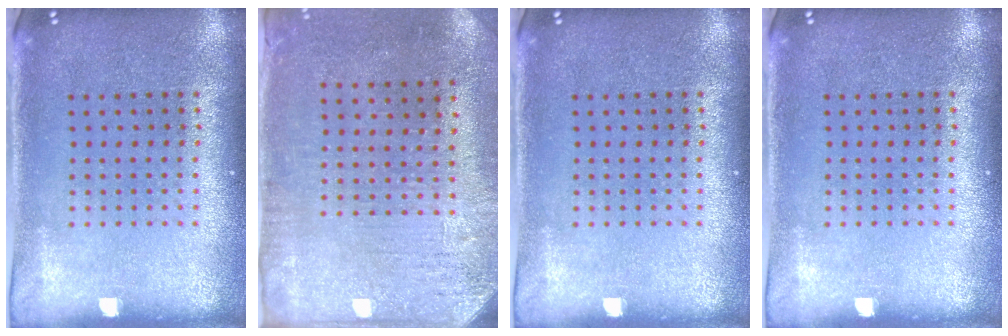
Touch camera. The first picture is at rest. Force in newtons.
{"total": 3.1, "press": 2.5, "slide": 1.8}
{"total": 0.0}
{"total": 0.0}